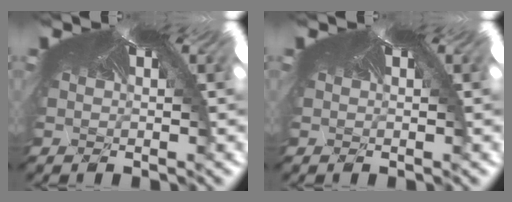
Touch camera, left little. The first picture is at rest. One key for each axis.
{"total": 0.0}